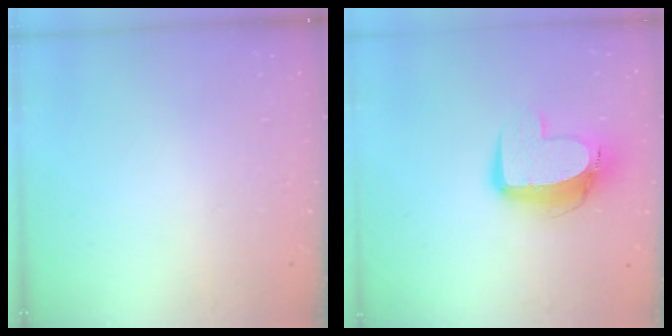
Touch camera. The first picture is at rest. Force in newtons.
{"total": 11.5, "press": 11.5, "slide": 1.0}